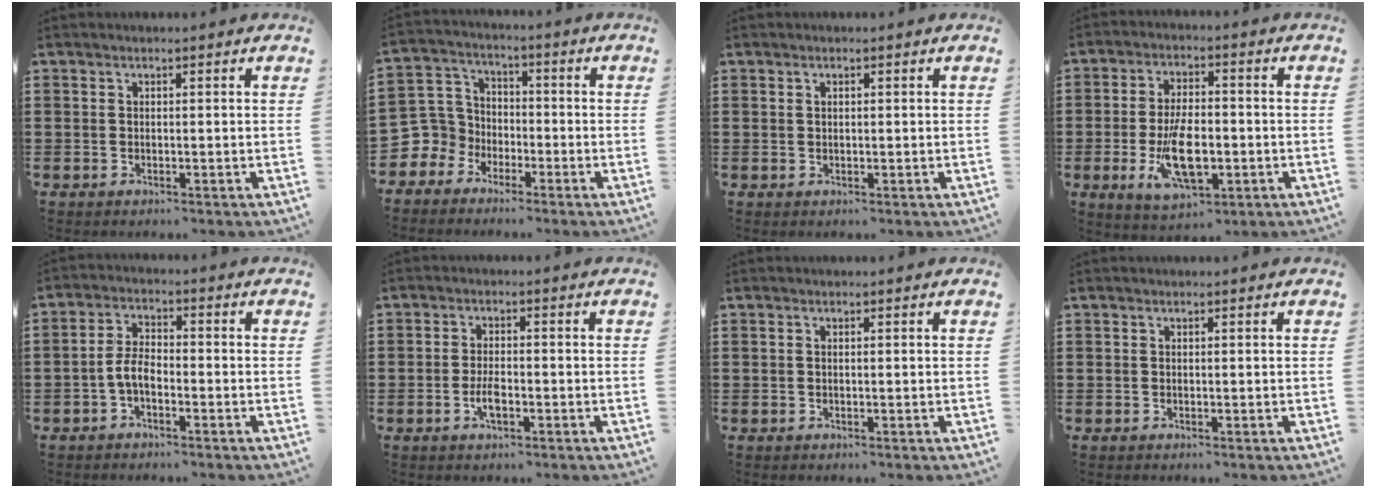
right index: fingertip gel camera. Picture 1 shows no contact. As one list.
[{"total": 5.8, "force": [-2.4, 5.2, 0.3], "torque": [-0.056, -0.002, -0.056]}, {"total": 0.6, "force": [0.4, 0.3, 0.4], "torque": [-0.007, 0.001, 0.007]}, {"total": 9.7, "force": [-2.4, 4.4, 8.3], "torque": [-0.170, -0.011, -0.044]}, {"total": 4.1, "force": [-1.7, 1.9, 3.2], "torque": [-0.079, 0.000, -0.038]}, {"total": 3.2, "force": [-1.2, 1.3, 2.7], "torque": [-0.063, -0.002, -0.025]}, {"total": 0.0}, {"total": 0.0}]